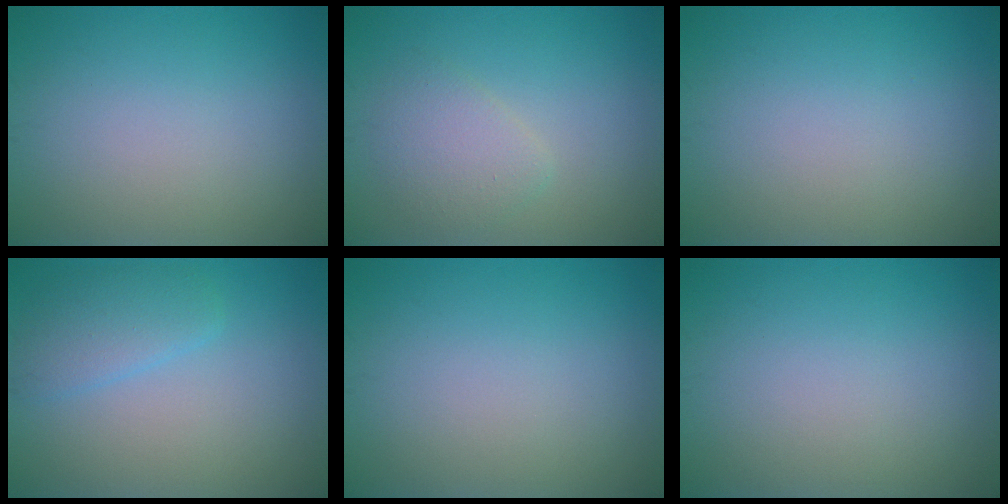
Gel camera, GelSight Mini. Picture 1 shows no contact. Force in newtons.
{"total": 2.5, "press": 2.5, "slide": 0.1}
{"total": 0.0}
{"total": 2.7, "press": 2.7, "slide": 0.1}
{"total": 0.0}
{"total": 0.0}